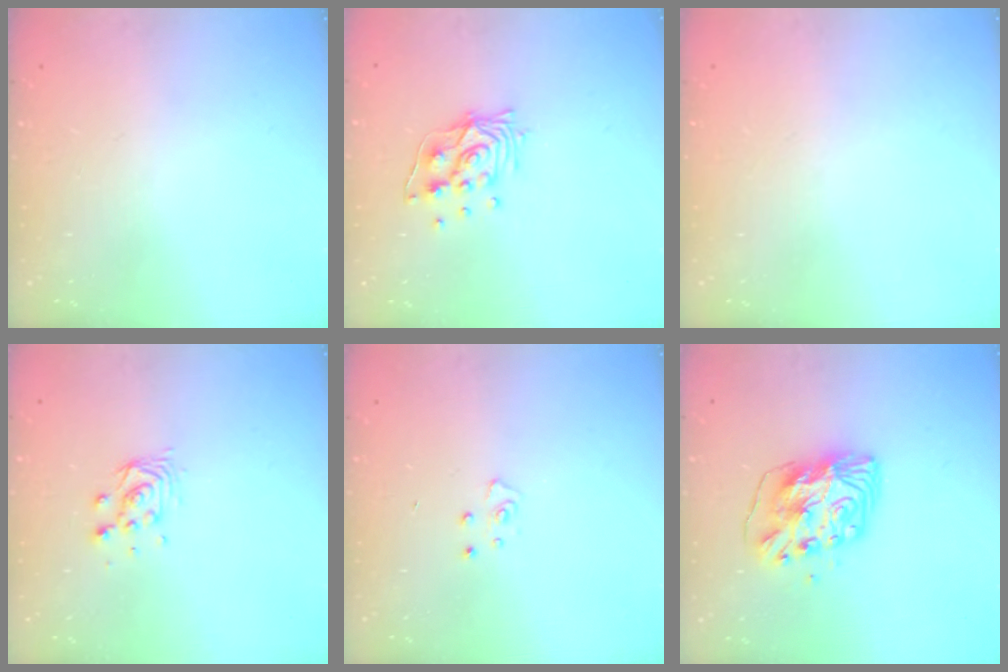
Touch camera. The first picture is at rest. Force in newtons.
{"total": 11.1, "press": 11.1, "slide": 1.4}
{"total": 0.0}
{"total": 5.0, "press": 5.0, "slide": 0.1}
{"total": 4.4, "press": 4.4, "slide": 0.3}
{"total": 10.1, "press": 10.0, "slide": 1.2}